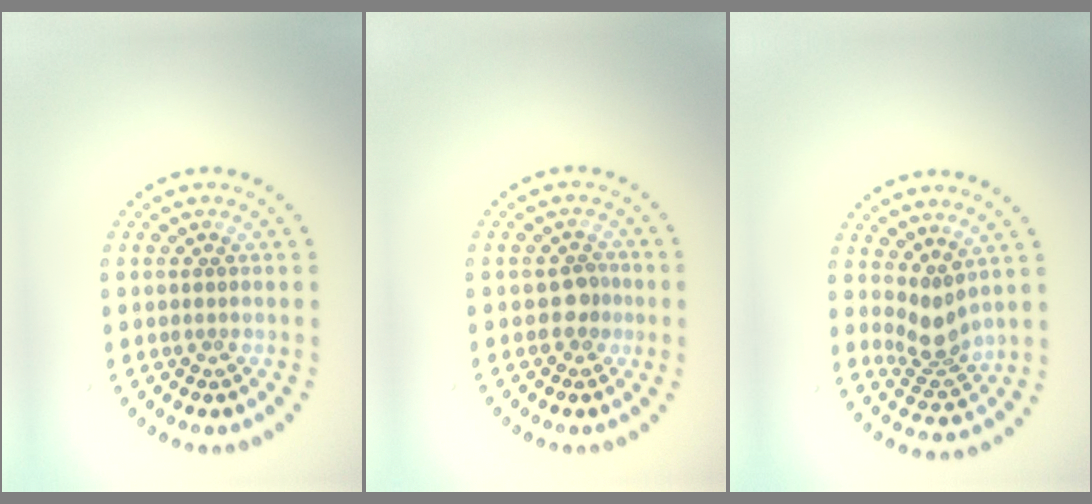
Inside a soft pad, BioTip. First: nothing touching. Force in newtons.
{"total": 1.7, "press": 1.4, "slide": 1.0}
{"total": 2.8, "press": 2.0, "slide": 1.9}